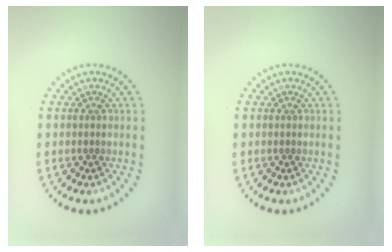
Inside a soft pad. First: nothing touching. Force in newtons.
{"total": 0.0}